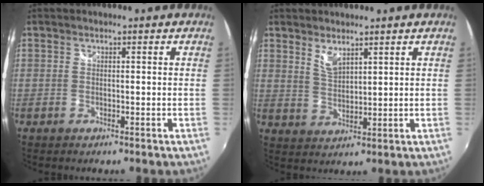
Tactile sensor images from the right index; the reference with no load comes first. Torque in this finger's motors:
{"motor_torque": [0.13, 0.02, 0.07, 0.05]}